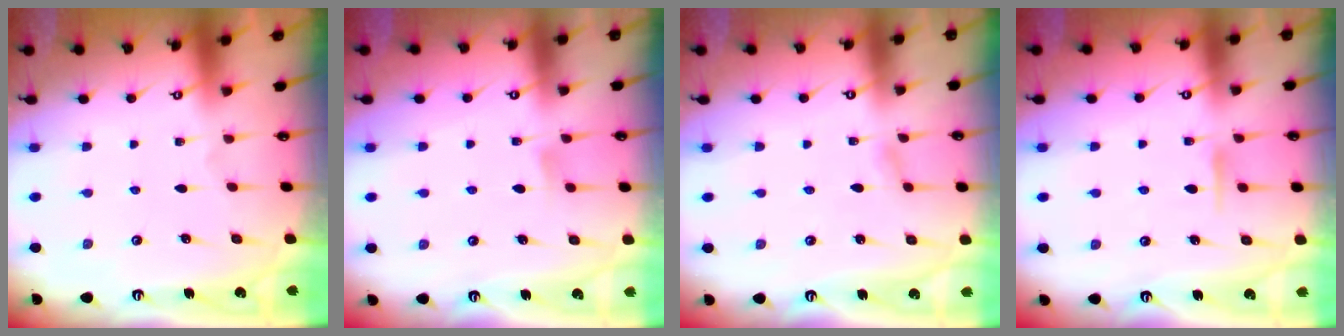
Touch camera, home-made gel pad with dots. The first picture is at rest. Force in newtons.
{"total": 5.6, "press": 5.5, "slide": 0.8}
{"total": 2.1, "press": 2.1, "slide": 0.3}
{"total": 6.7, "press": 6.7, "slide": 0.7}